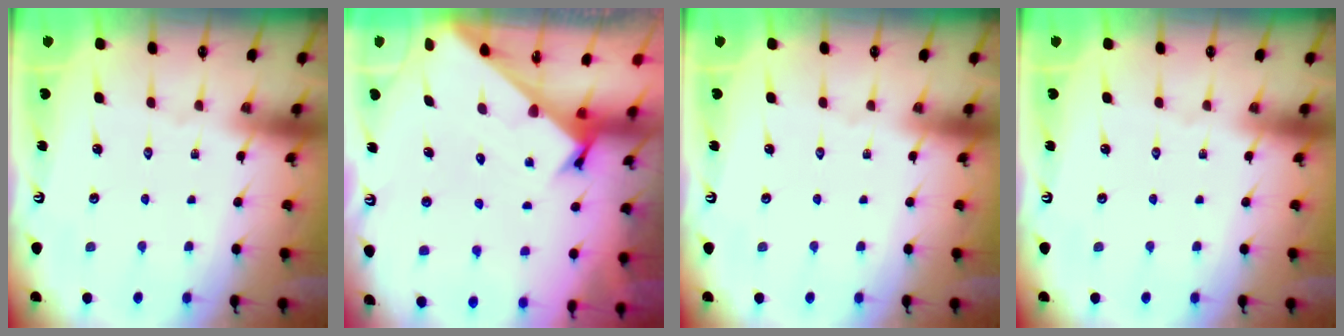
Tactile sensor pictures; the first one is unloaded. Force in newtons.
{"total": 2.4, "press": 2.3, "slide": 0.3}
{"total": 0.0}
{"total": 0.0}